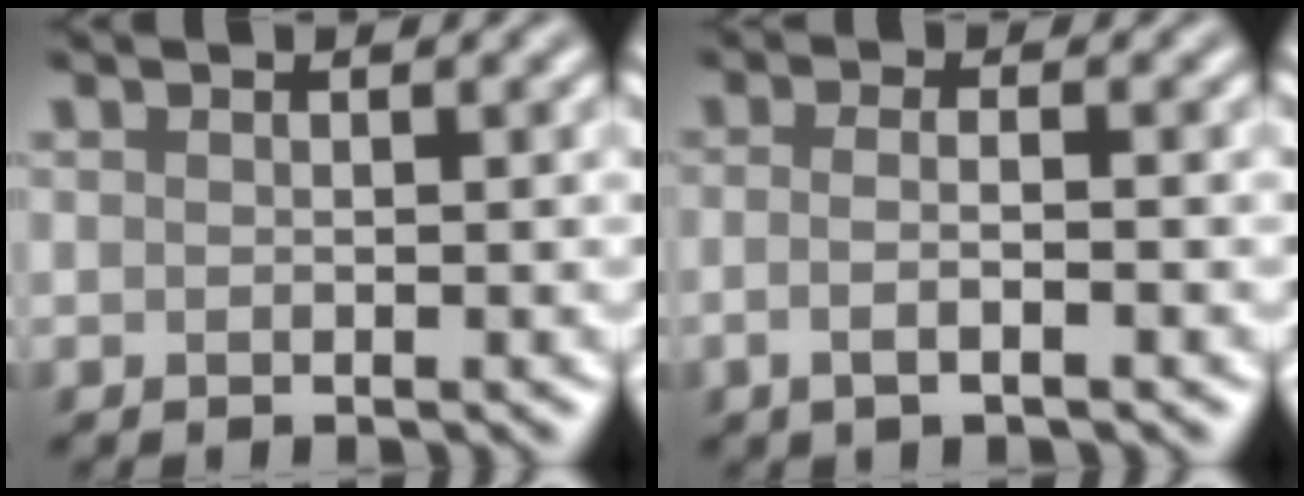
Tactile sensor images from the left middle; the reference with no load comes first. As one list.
[{"total": 2.7, "force": [-0.6, 1.0, 2.4], "torque": [-0.032, -0.003, -0.018]}]